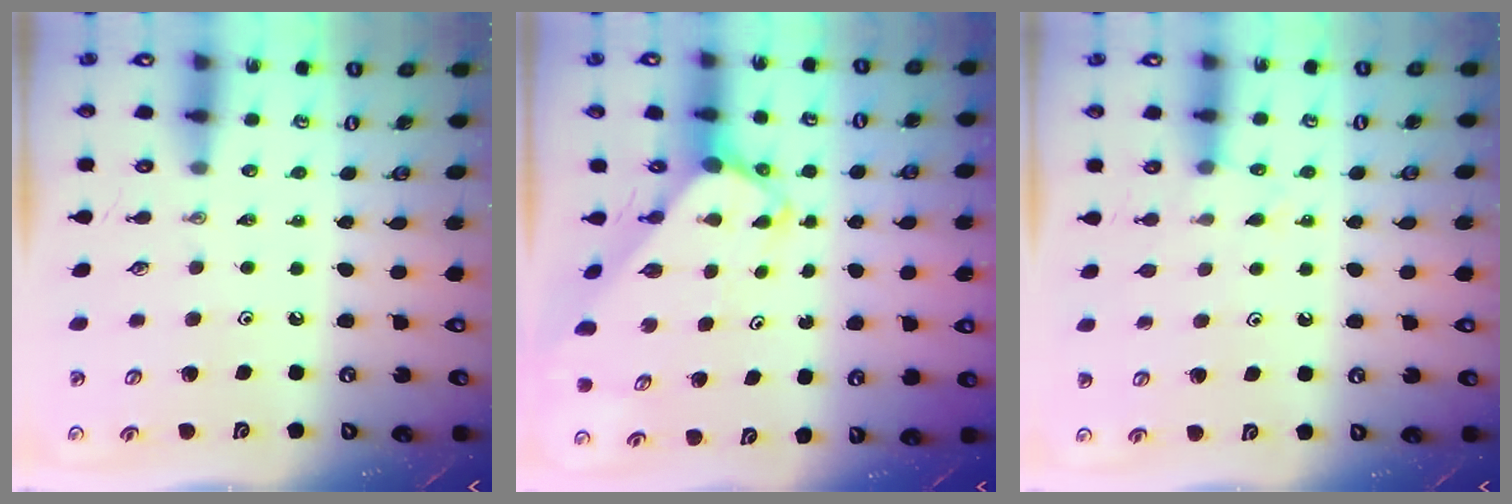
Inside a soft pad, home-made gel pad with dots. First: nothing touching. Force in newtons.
{"total": 3.6, "press": 3.6, "slide": 0.3}
{"total": 5.9, "press": 5.8, "slide": 0.7}